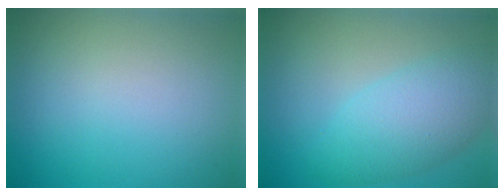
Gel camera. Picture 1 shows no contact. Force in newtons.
{"total": 5.0, "press": 5.0, "slide": 0.2}